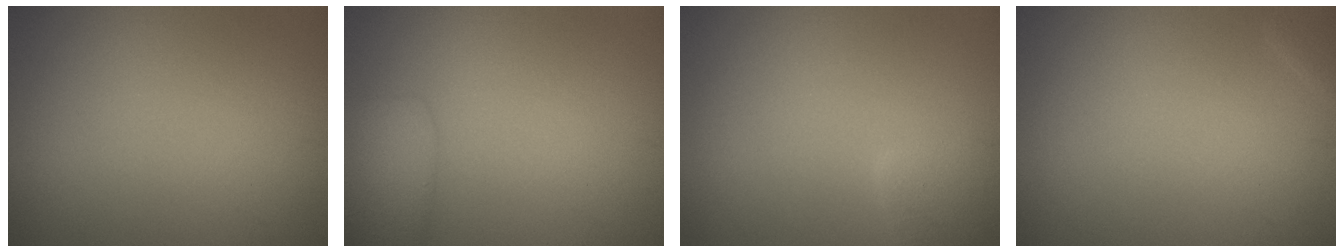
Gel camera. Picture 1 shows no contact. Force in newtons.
{"total": 2.9, "press": 2.9, "slide": 0.1}
{"total": 1.5, "press": 1.5, "slide": 0.2}
{"total": 0.6, "press": 0.5, "slide": 0.1}